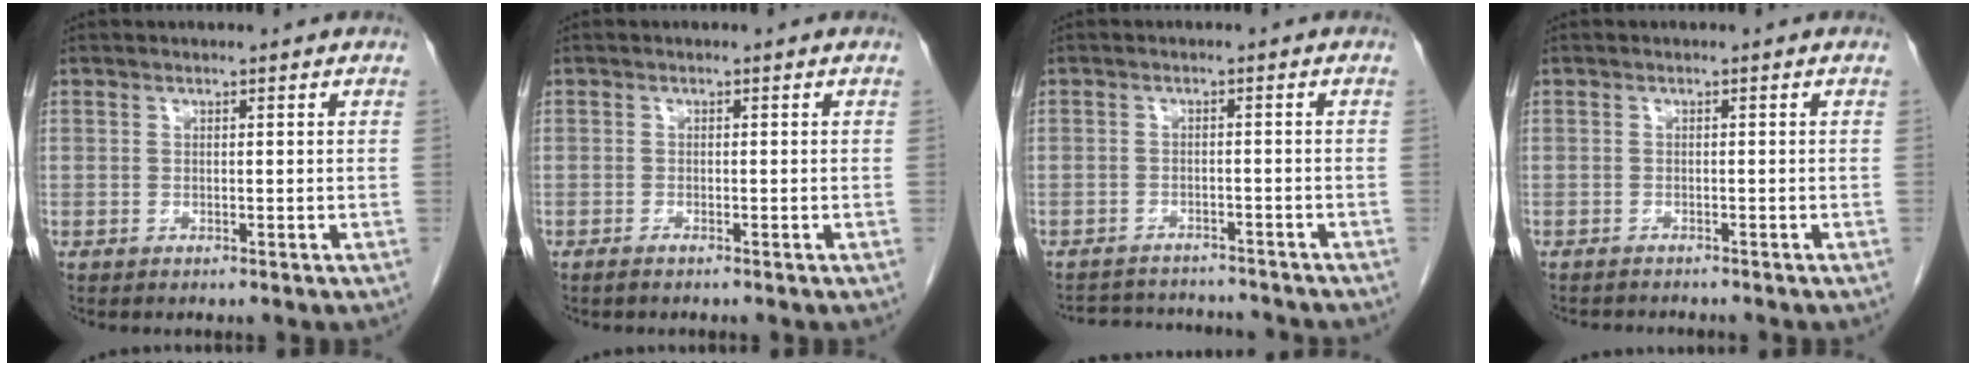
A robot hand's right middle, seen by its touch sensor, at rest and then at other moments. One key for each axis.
{"total": 0.6, "fx": -0.5, "fy": 0.0, "fz": 0.3, "tx": -0.012, "ty": -0.002, "tz": -0.010}
{"total": 9.8, "fx": -9.4, "fy": 1.8, "fz": 1.9, "tx": -0.040, "ty": 0.008, "tz": -0.125}
{"total": 3.8, "fx": -3.6, "fy": 0.6, "fz": 1.2, "tx": -0.018, "ty": -0.009, "tz": -0.048}